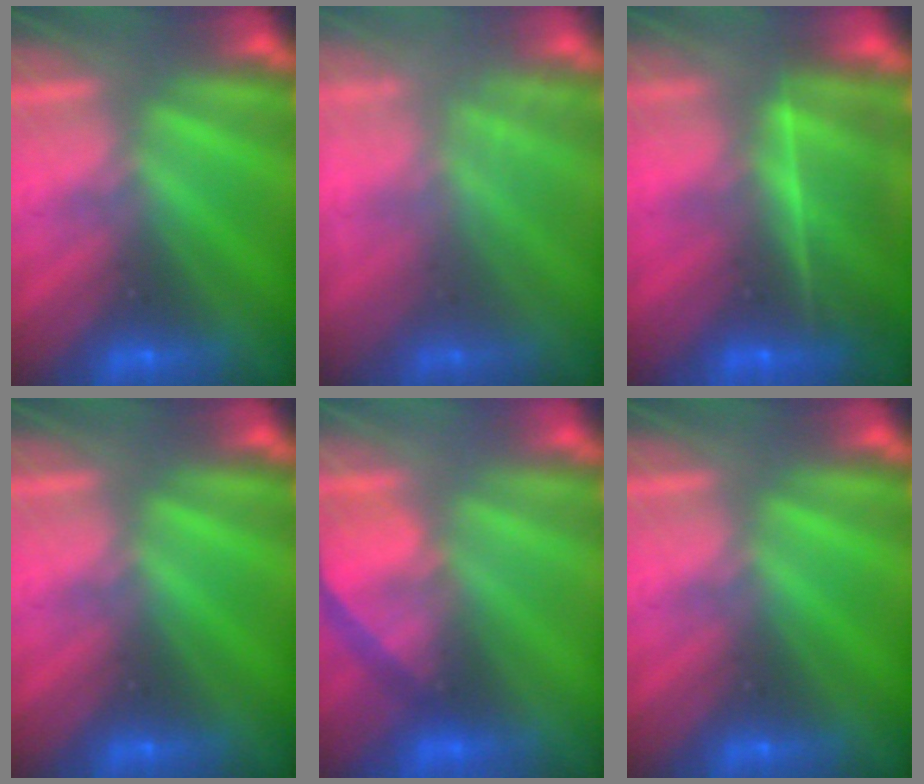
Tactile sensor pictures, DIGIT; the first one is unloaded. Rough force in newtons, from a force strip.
{"total": 2.4}
{"total": 7.8}
{"total": 0.0}
{"total": 5.1}
{"total": 0.0}